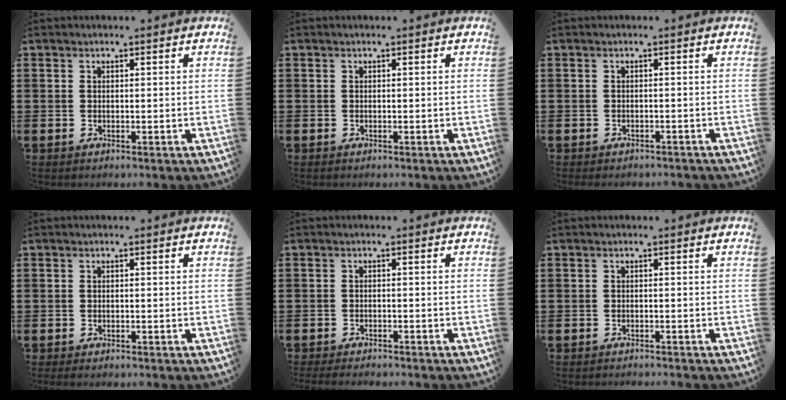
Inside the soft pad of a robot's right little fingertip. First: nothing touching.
{"total": 0.0}
{"total": 0.7, "force": [-0.7, 0.1, 0.0], "torque": [-0.003, -0.002, -0.015]}
{"total": 0.6, "force": [-0.5, 0.1, 0.3], "torque": [-0.006, -0.002, -0.011]}
{"total": 1.4, "force": [-1.4, 0.0, 0.2], "torque": [-0.005, 0.001, -0.027]}
{"total": 0.7, "force": [-0.7, -0.1, -0.1], "torque": [0.001, -0.001, -0.014]}